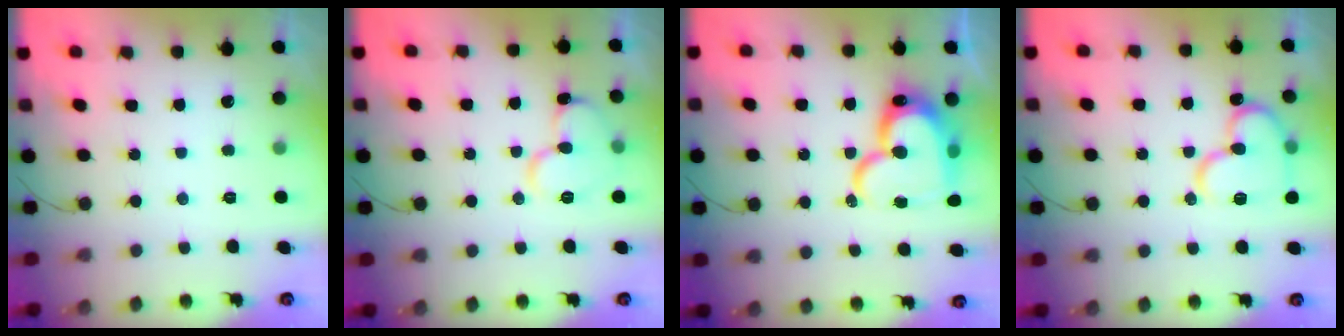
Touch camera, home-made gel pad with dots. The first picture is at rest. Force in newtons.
{"total": 11.4, "press": 11.3, "slide": 1.2}
{"total": 21.8, "press": 21.7, "slide": 2.2}
{"total": 14.9, "press": 14.8, "slide": 1.7}